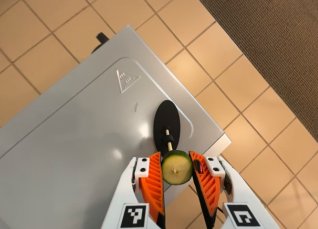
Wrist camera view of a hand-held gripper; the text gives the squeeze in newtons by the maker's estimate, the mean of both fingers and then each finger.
{"total": 8.4, "left": 8.4, "right": 8.4}